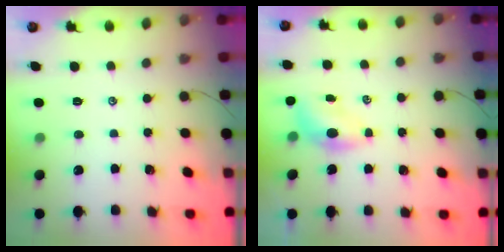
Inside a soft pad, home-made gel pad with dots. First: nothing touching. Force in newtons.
{"total": 4.8, "press": 4.7, "slide": 0.8}